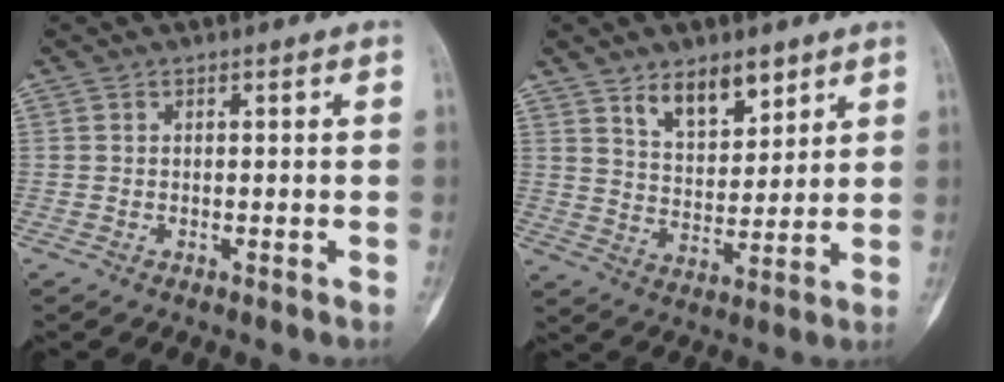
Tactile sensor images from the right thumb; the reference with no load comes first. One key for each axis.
{"total": 9.3, "fx": 5.9, "fy": 4.7, "fz": 5.4, "tx": -0.060, "ty": -0.044, "tz": 0.107}